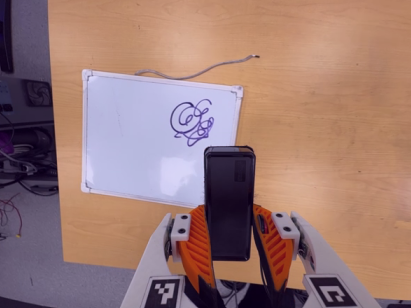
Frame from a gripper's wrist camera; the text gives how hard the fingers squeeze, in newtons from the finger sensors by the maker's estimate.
{"total": 6.0, "left": 4.2, "right": 7.8}